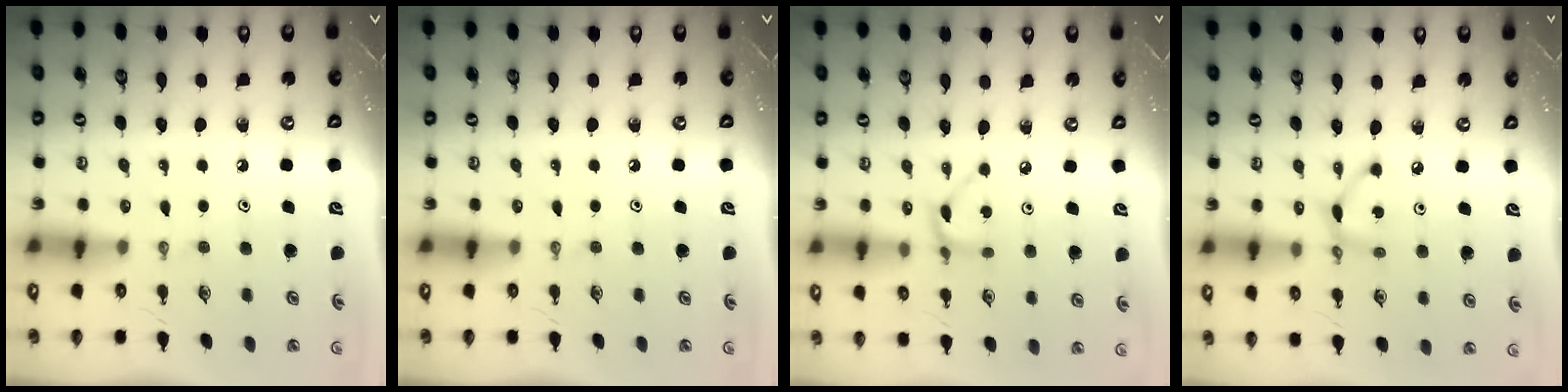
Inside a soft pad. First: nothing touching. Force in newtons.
{"total": 0.0}
{"total": 4.4, "press": 4.4, "slide": 0.1}
{"total": 6.1, "press": 6.1, "slide": 0.3}